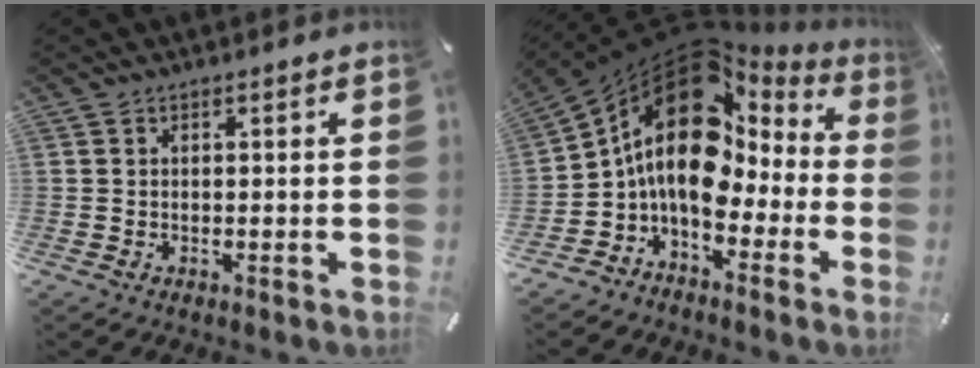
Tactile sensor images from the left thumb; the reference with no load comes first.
{"total": 17.8, "force": [3.1, 11.8, 12.9], "torque": [-0.238, -0.022, 0.043]}